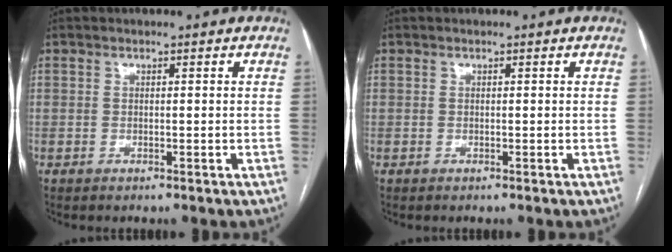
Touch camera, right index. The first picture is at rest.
{"total": 0.0}